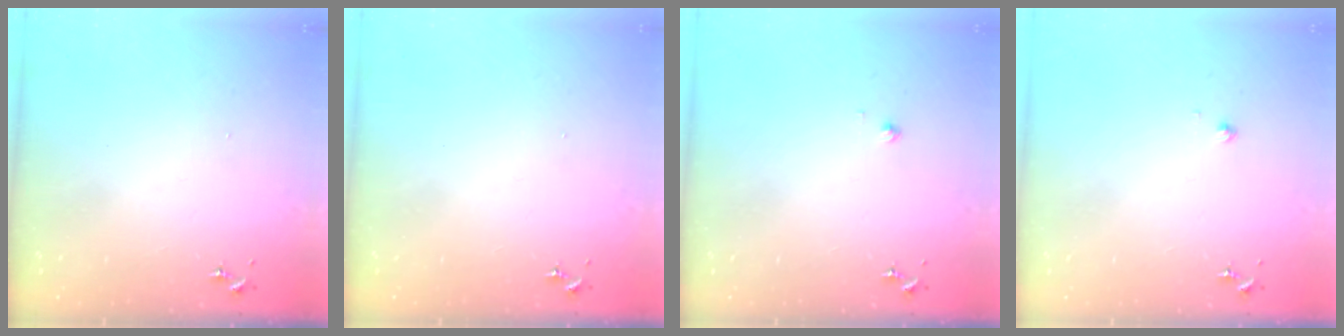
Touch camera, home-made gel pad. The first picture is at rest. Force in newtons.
{"total": 0.0}
{"total": 1.9, "press": 1.9, "slide": 0.1}
{"total": 1.9, "press": 1.9, "slide": 0.1}